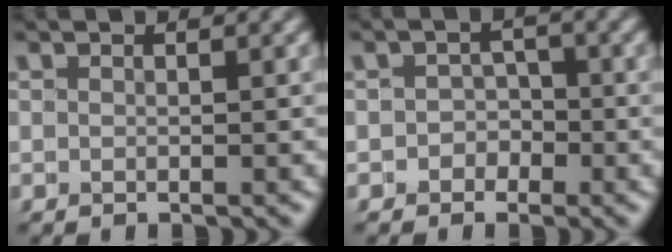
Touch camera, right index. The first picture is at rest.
{"total": 1.8, "force": [-1.2, 1.4, 0.0], "torque": [0.024, 0.011, -0.033]}